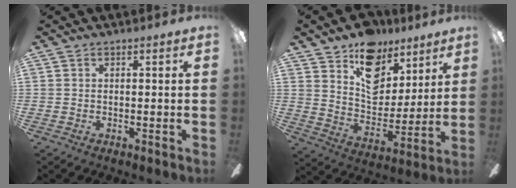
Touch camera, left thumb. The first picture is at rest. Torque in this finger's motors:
{"motor_torque": [1.77, 1.64, 0.91, -1.18, 0.33]}